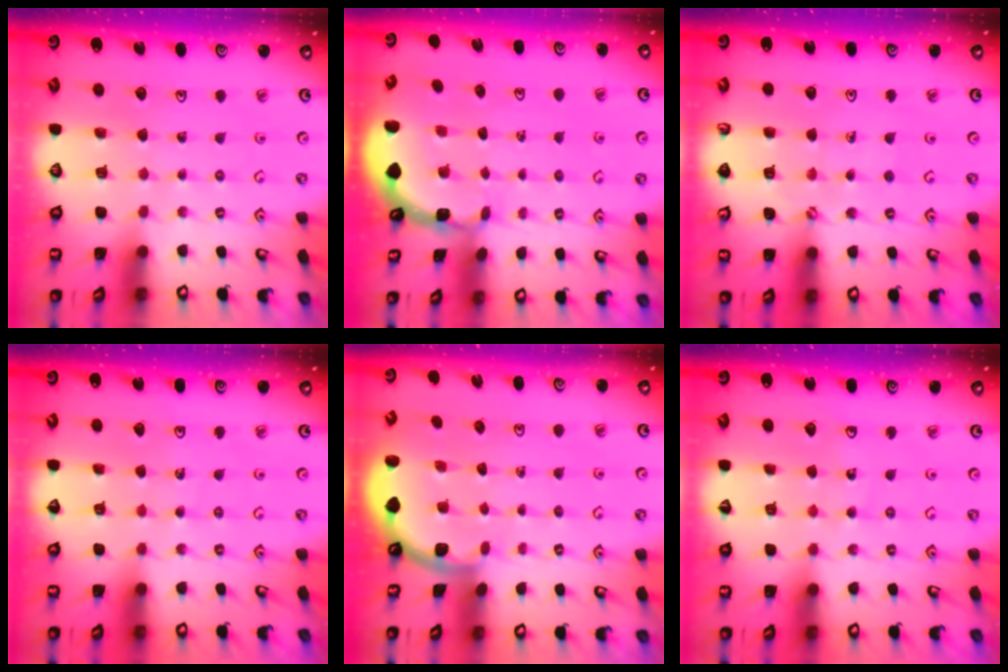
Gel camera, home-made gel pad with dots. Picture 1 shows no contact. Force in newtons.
{"total": 2.7, "press": 2.7, "slide": 0.3}
{"total": 1.6, "press": 1.6, "slide": 0.5}
{"total": 3.7, "press": 3.7, "slide": 0.4}
{"total": 1.7, "press": 1.7, "slide": 0.1}
{"total": 6.3, "press": 6.0, "slide": 2.0}